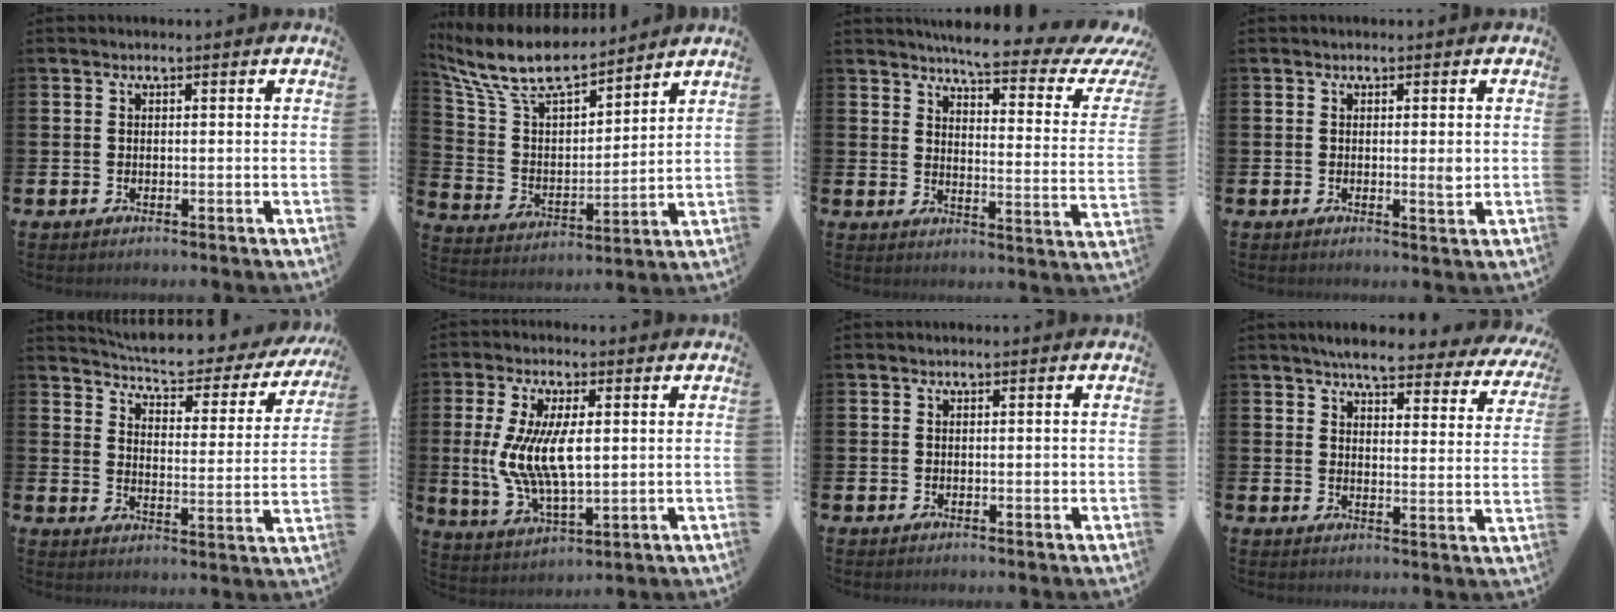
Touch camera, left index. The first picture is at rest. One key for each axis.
{"total": 10.1, "fx": 9.0, "fy": 2.5, "fz": 3.8, "tx": -0.120, "ty": -0.055, "tz": 0.159}
{"total": 5.5, "fx": 4.6, "fy": 0.7, "fz": 2.9, "tx": -0.063, "ty": -0.041, "tz": 0.067}
{"total": 1.3, "fx": 0.0, "fy": 0.3, "fz": 1.3, "tx": -0.011, "ty": -0.005, "tz": -0.003}
{"total": 5.7, "fx": 5.4, "fy": 0.8, "fz": 1.7, "tx": -0.054, "ty": -0.045, "tz": 0.086}
{"total": 8.7, "fx": 1.2, "fy": 4.0, "fz": 7.7, "tx": -0.166, "ty": -0.001, "tz": 0.018}
{"total": 0.0}
{"total": 5.7, "fx": 5.4, "fy": 0.9, "fz": 1.9, "tx": -0.043, "ty": -0.034, "tz": 0.090}